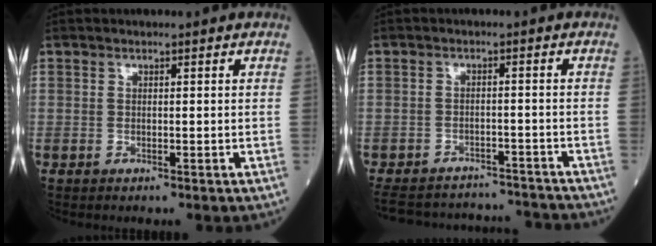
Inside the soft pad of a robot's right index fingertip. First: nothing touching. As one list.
[{"total": 13.9, "force": [-13.3, 3.4, 2.3], "torque": [-0.042, 0.022, -0.173]}]